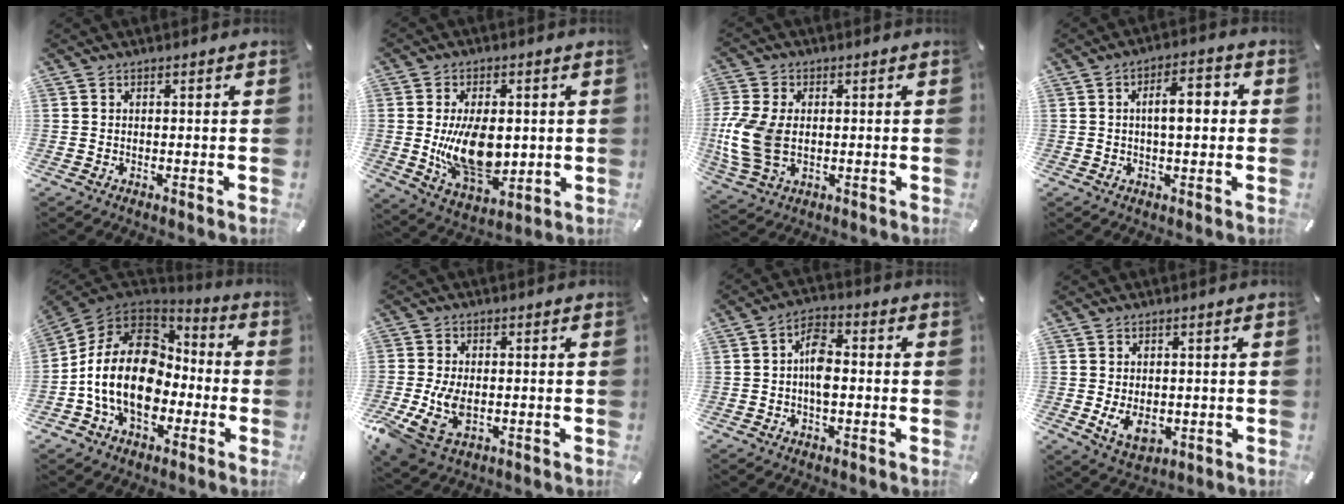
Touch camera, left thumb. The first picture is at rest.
{"total": 15.7, "force": [-0.2, 9.6, 12.4], "torque": [-0.228, -0.022, -0.004]}
{"total": 11.5, "force": [-0.3, 7.7, 8.5], "torque": [-0.202, -0.003, -0.005]}
{"total": 7.5, "force": [0.6, 3.4, 6.7], "torque": [-0.102, 0.006, 0.002]}
{"total": 19.5, "force": [-3.2, 14.4, 12.7], "torque": [-0.254, 0.020, -0.052]}
{"total": 9.8, "force": [-2.3, 6.5, 7.0], "torque": [-0.154, -0.004, -0.040]}
{"total": 6.2, "force": [-0.6, 3.3, 5.2], "torque": [-0.098, 0.006, -0.015]}
{"total": 5.7, "force": [-0.8, 4.0, 4.0], "torque": [-0.079, -0.009, -0.017]}